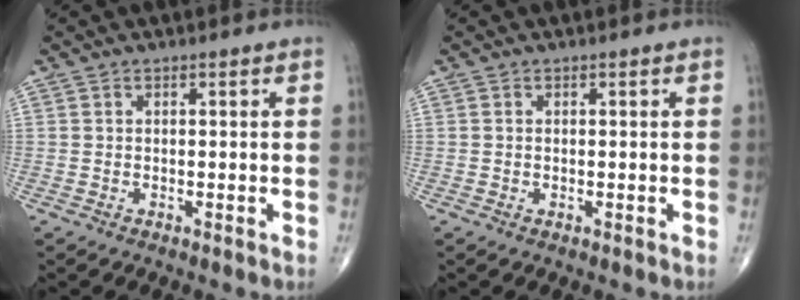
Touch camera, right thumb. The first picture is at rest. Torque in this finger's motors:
{"motor_torque": [0.03, 0.23, -0.23, -0.07, -0.02]}